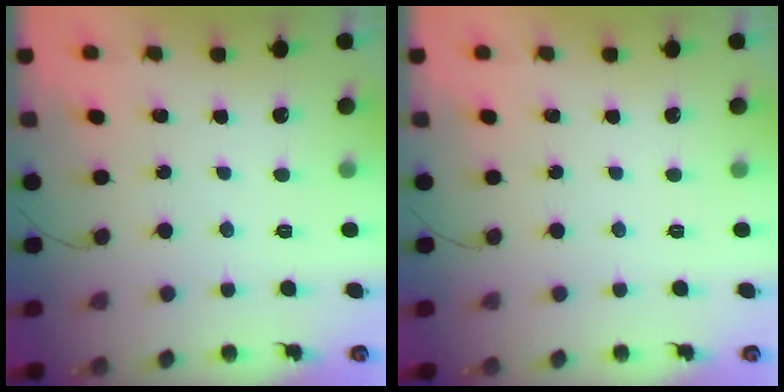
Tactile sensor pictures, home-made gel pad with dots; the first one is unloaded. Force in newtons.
{"total": 0.0}